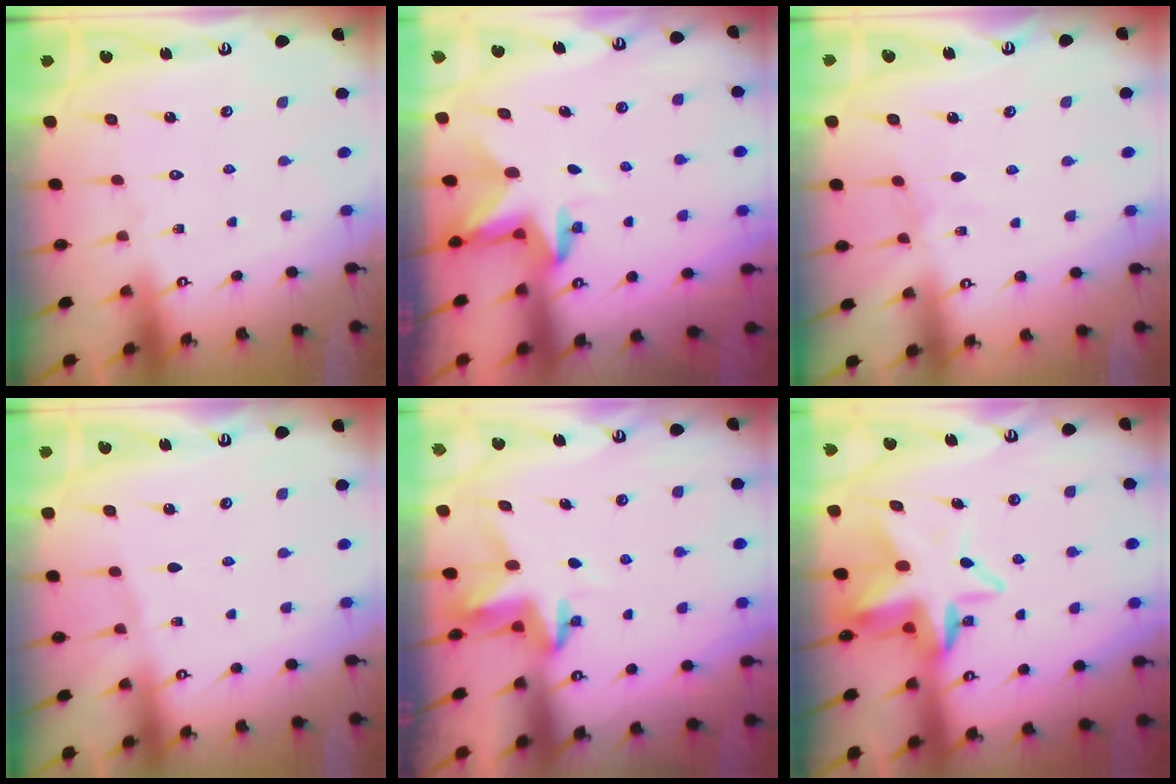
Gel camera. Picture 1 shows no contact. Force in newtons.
{"total": 3.0, "press": 3.0, "slide": 0.1}
{"total": 3.0, "press": 2.9, "slide": 0.4}
{"total": 2.2, "press": 2.2, "slide": 0.4}
{"total": 3.7, "press": 3.7, "slide": 0.3}
{"total": 9.2, "press": 9.0, "slide": 1.6}